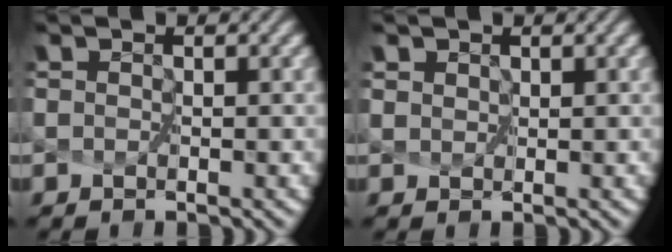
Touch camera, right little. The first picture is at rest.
{"total": 2.1, "force": [1.0, 1.5, 1.0], "torque": [-0.018, 0.016, 0.008]}